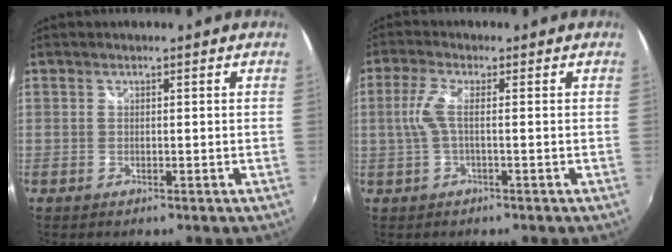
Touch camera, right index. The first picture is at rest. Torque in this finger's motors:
{"motor_torque": [0.29, 0.15, 0.43, 0.16]}